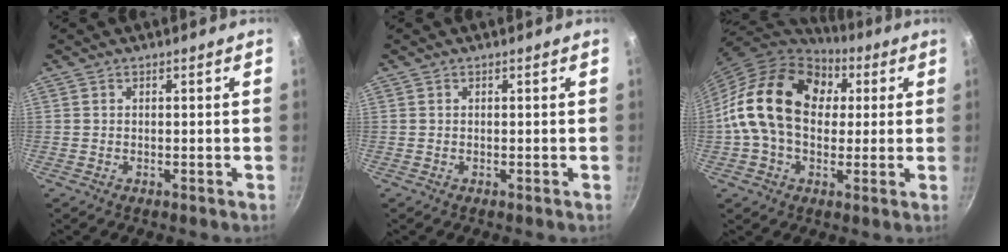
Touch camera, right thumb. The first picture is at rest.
{"total": 0.0}
{"total": 20.7, "force": [3.2, 14.8, 14.2], "torque": [-0.230, 0.029, 0.041]}